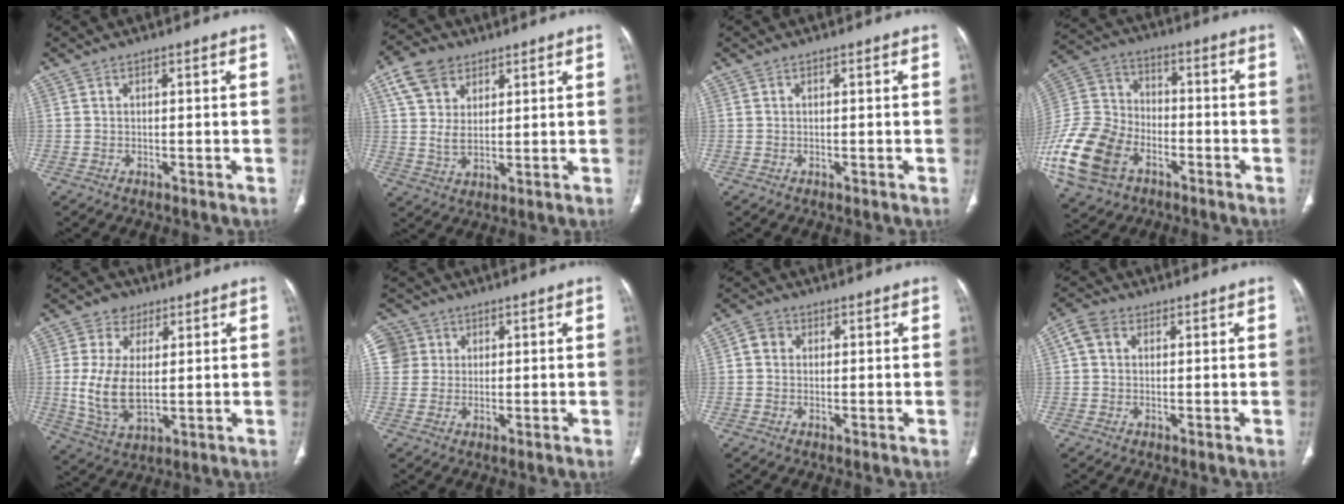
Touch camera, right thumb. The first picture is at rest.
{"total": 8.9, "force": [4.8, 5.9, 4.6], "torque": [-0.071, -0.014, 0.095]}
{"total": 0.0}
{"total": 19.7, "force": [-8.5, 13.4, 11.6], "torque": [-0.251, 0.037, -0.162]}
{"total": 12.1, "force": [1.5, 8.0, 9.0], "torque": [-0.160, -0.010, 0.033]}
{"total": 5.6, "force": [1.6, 5.3, 0.7], "torque": [0.004, 0.006, 0.032]}
{"total": 3.0, "force": [0.5, 2.6, 1.4], "torque": [-0.016, 0.006, 0.007]}
{"total": 4.1, "force": [1.1, 3.2, 2.3], "torque": [-0.045, 0.014, 0.018]}